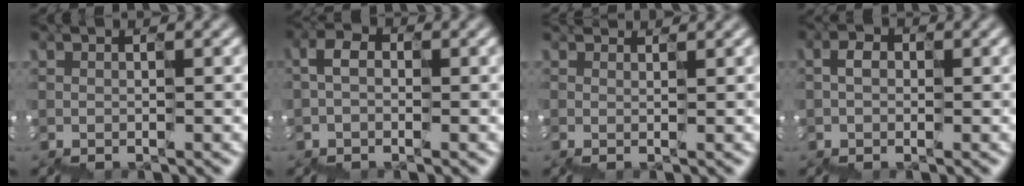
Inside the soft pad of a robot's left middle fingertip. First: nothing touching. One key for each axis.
{"total": 1.1, "fx": -0.7, "fy": 0.8, "fz": 0.4, "tx": -0.053, "ty": 0.004, "tz": -0.019}
{"total": 1.4, "fx": 1.0, "fy": 0.7, "fz": 0.6, "tx": 0.006, "ty": 0.018, "tz": 0.011}
{"total": 0.7, "fx": -0.4, "fy": 0.6, "fz": 0.2, "tx": -0.039, "ty": 0.003, "tz": -0.009}